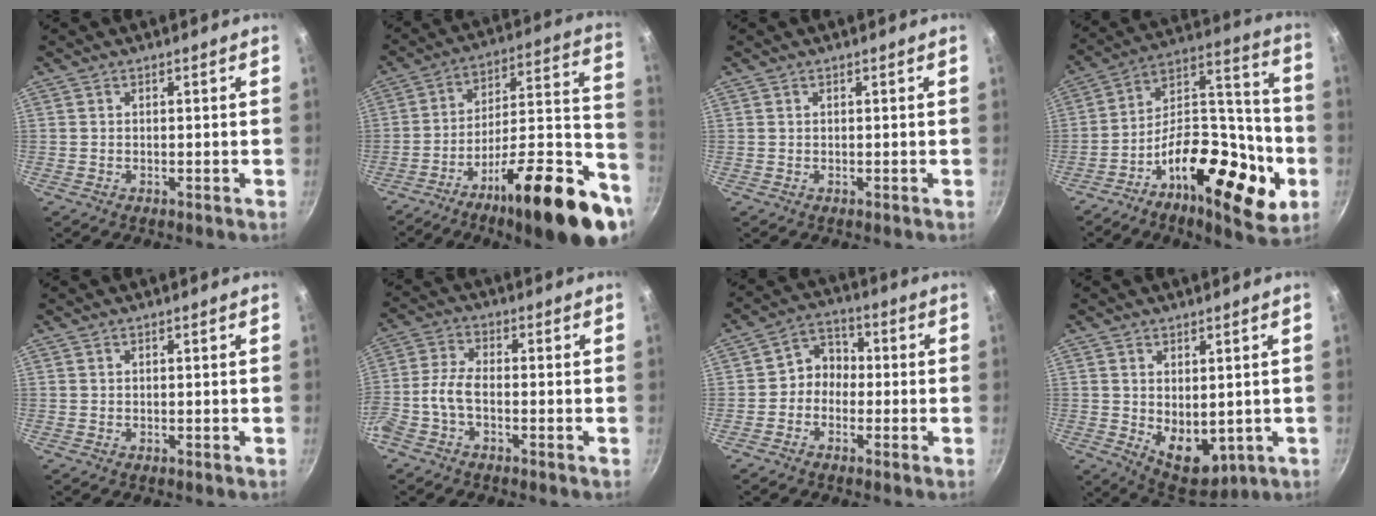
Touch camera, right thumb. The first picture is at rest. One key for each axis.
{"total": 27.9, "fx": -13.3, "fy": 7.6, "fz": 23.3, "tx": -0.270, "ty": 0.076, "tz": -0.208}
{"total": 0.0}
{"total": 25.9, "fx": -9.9, "fy": 11.5, "fz": 21.0, "tx": -0.274, "ty": 0.055, "tz": -0.162}
{"total": 0.0}
{"total": 5.1, "fx": -2.3, "fy": 2.2, "fz": 4.0, "tx": -0.097, "ty": 0.025, "tz": -0.059}
{"total": 5.2, "fx": -1.3, "fy": 4.5, "fz": 2.4, "tx": -0.010, "ty": 0.027, "tz": -0.038}
{"total": 9.0, "fx": -0.2, "fy": 5.7, "fz": 7.0, "tx": -0.081, "ty": -0.021, "tz": 0.018}